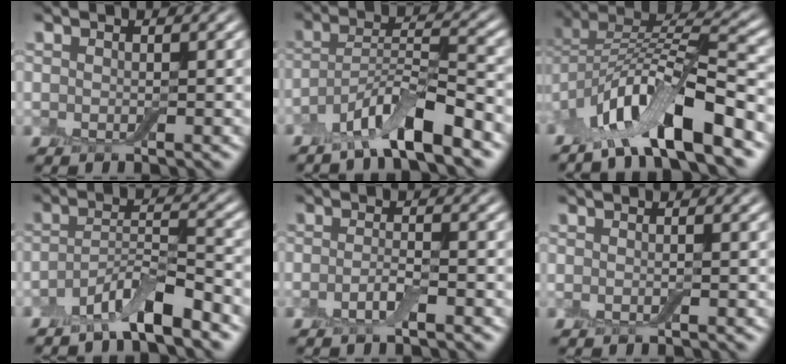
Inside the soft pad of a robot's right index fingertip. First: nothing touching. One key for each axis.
{"total": 6.9, "fx": -4.9, "fy": 1.2, "fz": 4.7, "tx": -0.082, "ty": 0.009, "tz": -0.090}
{"total": 9.9, "fx": -5.9, "fy": 3.1, "fz": 7.3, "tx": -0.120, "ty": 0.011, "tz": -0.112}
{"total": 4.9, "fx": -3.7, "fy": 0.9, "fz": 3.1, "tx": -0.054, "ty": 0.004, "tz": -0.072}
{"total": 1.8, "fx": -1.0, "fy": 0.3, "fz": 1.5, "tx": -0.032, "ty": 0.005, "tz": -0.025}
{"total": 0.0}